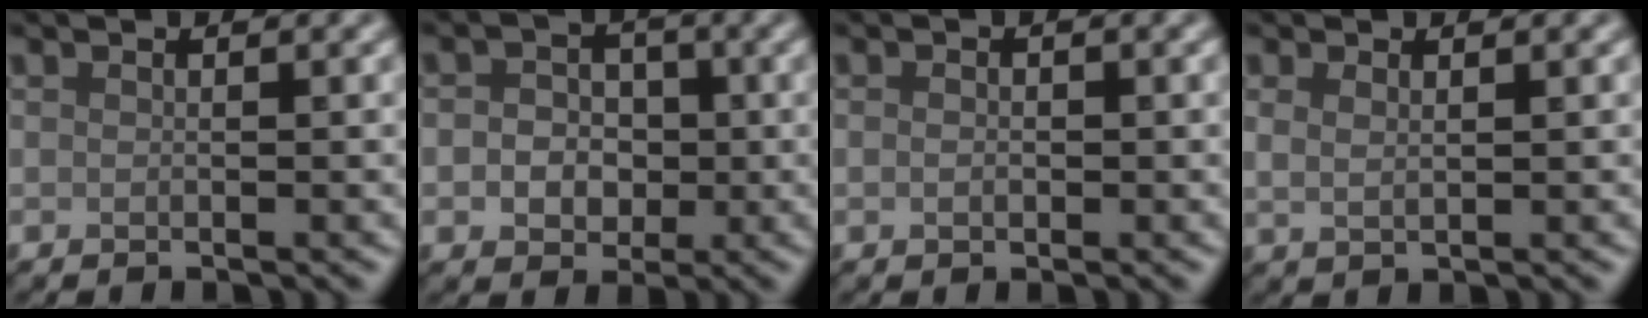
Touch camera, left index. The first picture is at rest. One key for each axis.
{"total": 3.8, "fx": -0.3, "fy": 3.3, "fz": 2.0, "tx": -0.016, "ty": 0.003, "tz": -0.021}
{"total": 0.8, "fx": 0.0, "fy": 0.6, "fz": 0.6, "tx": -0.011, "ty": -0.001, "tz": -0.002}
{"total": 1.3, "fx": 0.7, "fy": 0.5, "fz": 0.9, "tx": -0.019, "ty": -0.005, "tz": 0.017}